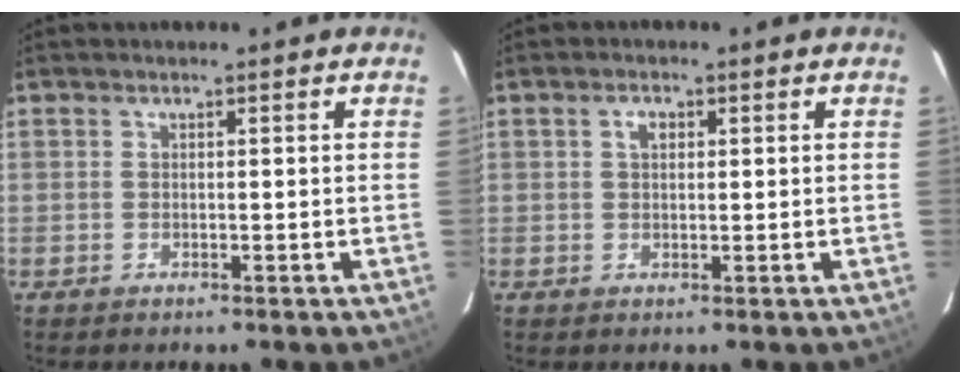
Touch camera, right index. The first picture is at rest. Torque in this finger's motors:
{"motor_torque": [0.05, -0.02, 0.04, 0.03]}